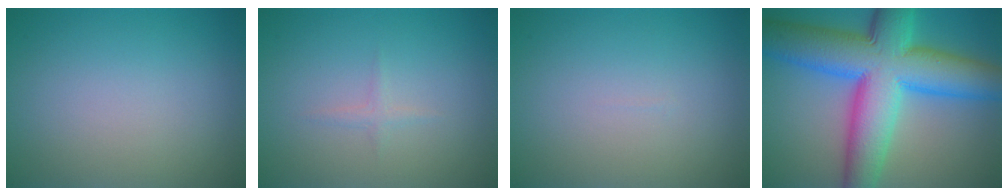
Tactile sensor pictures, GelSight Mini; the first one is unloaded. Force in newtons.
{"total": 0.7, "press": 0.7, "slide": 0.1}
{"total": 0.0}
{"total": 13.9, "press": 13.9, "slide": 0.0}